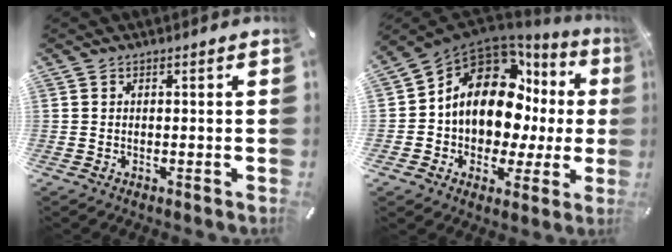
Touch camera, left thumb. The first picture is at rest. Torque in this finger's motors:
{"motor_torque": [2.39, 2.62, 2.78, 0.01, 0.26]}